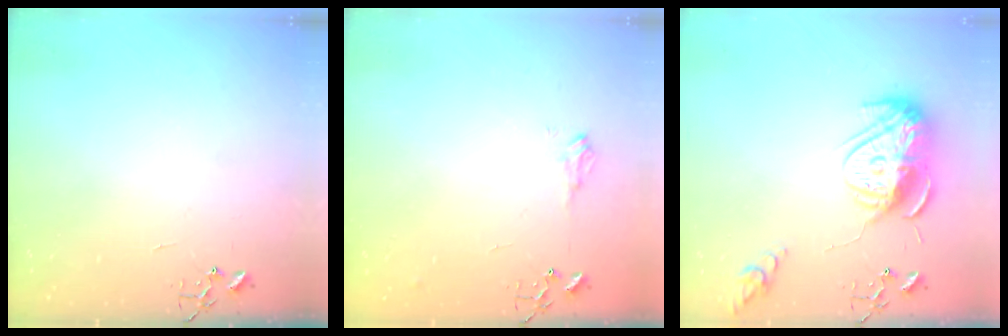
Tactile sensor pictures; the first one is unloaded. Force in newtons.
{"total": 8.5, "press": 8.4, "slide": 0.8}
{"total": 16.0, "press": 16.0, "slide": 1.5}